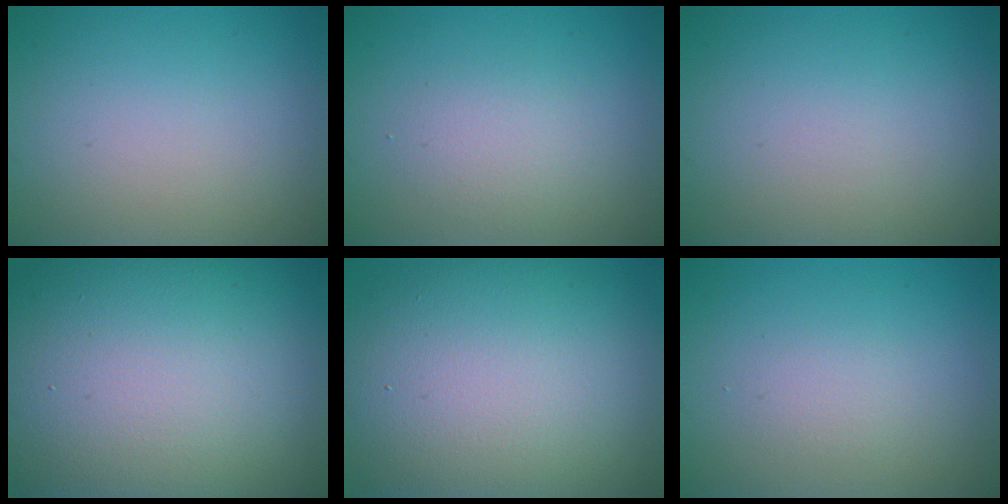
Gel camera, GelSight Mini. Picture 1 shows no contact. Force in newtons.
{"total": 1.9, "press": 1.8, "slide": 0.2}
{"total": 0.0}
{"total": 21.0, "press": 21.0, "slide": 1.0}
{"total": 16.0, "press": 16.0, "slide": 0.9}
{"total": 1.1, "press": 1.1, "slide": 0.1}